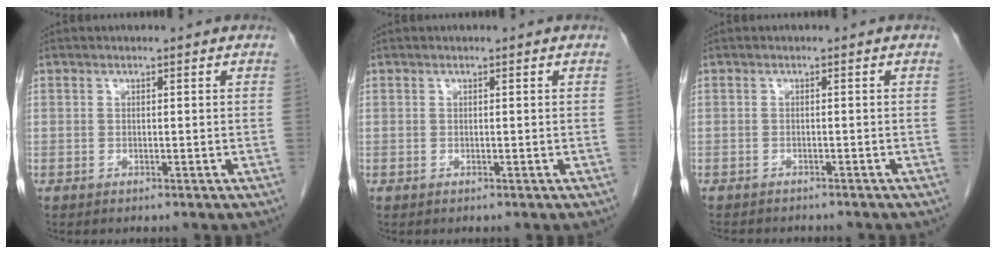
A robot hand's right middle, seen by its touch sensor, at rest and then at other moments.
{"total": 0.0}
{"total": 6.0, "force": [-5.4, 1.6, 2.1], "torque": [-0.029, -0.004, -0.071]}